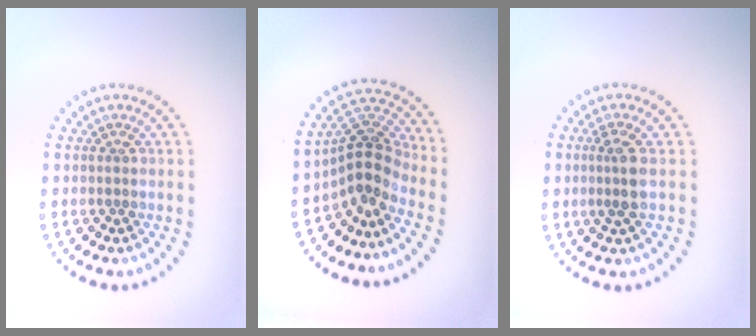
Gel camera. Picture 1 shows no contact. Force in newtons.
{"total": 4.0, "press": 2.8, "slide": 2.8}
{"total": 2.2, "press": 1.8, "slide": 1.2}